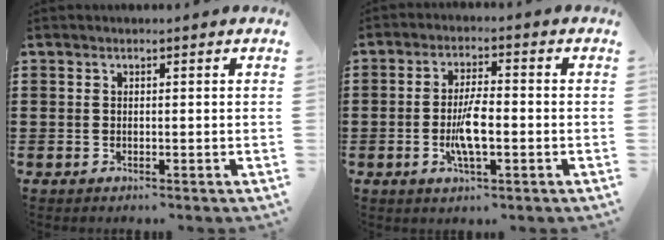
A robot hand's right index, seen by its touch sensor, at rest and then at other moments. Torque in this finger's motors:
{"motor_torque": [1.55, 0.59, 0.75, 0.18]}